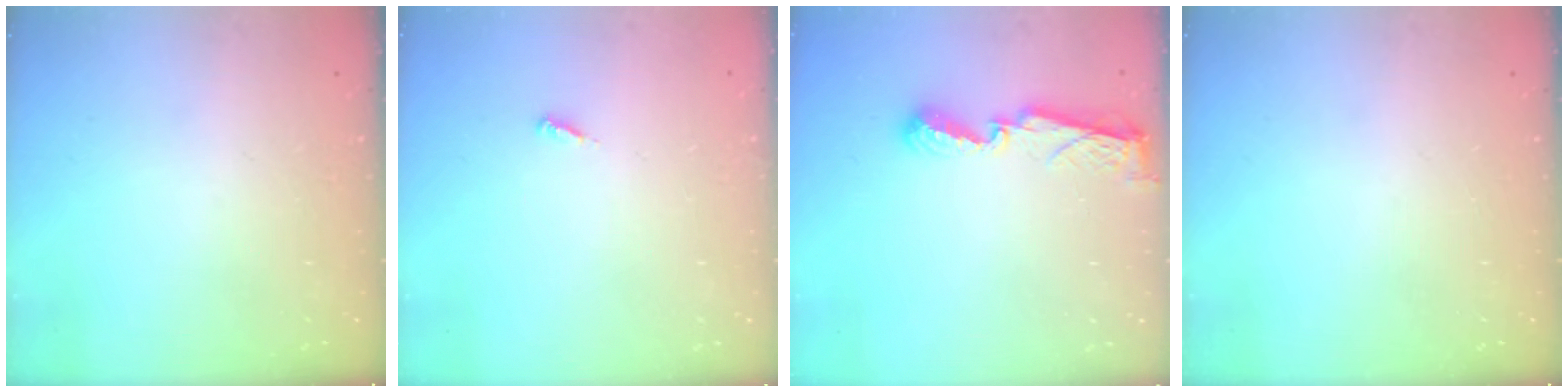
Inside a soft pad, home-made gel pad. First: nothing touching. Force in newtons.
{"total": 2.1, "press": 2.1, "slide": 0.1}
{"total": 7.7, "press": 7.7, "slide": 0.8}
{"total": 0.0}